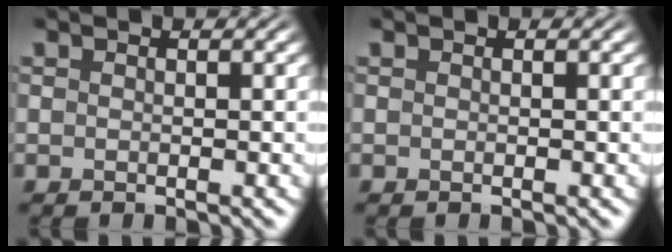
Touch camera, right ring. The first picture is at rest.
{"total": 0.0}